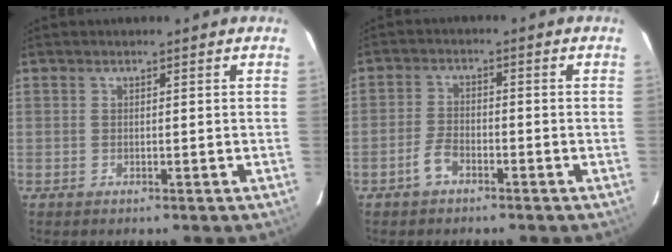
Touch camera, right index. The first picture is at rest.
{"total": 3.1, "force": [-2.0, 1.4, 1.9], "torque": [-0.042, 0.003, -0.038]}